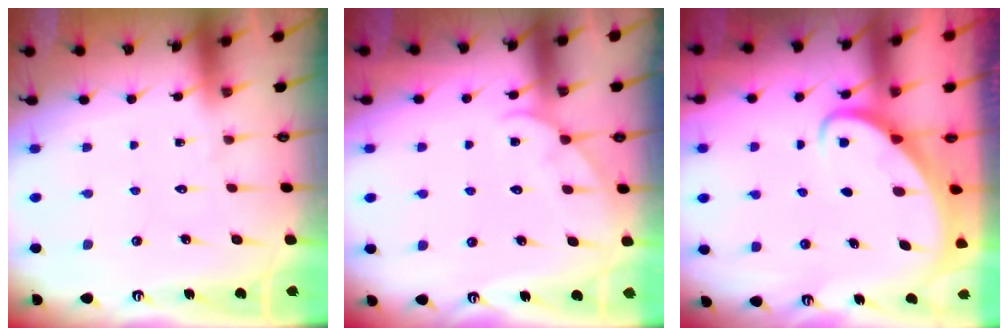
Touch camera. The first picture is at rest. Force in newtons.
{"total": 2.8, "press": 2.8, "slide": 0.3}
{"total": 2.6, "press": 2.6, "slide": 0.3}